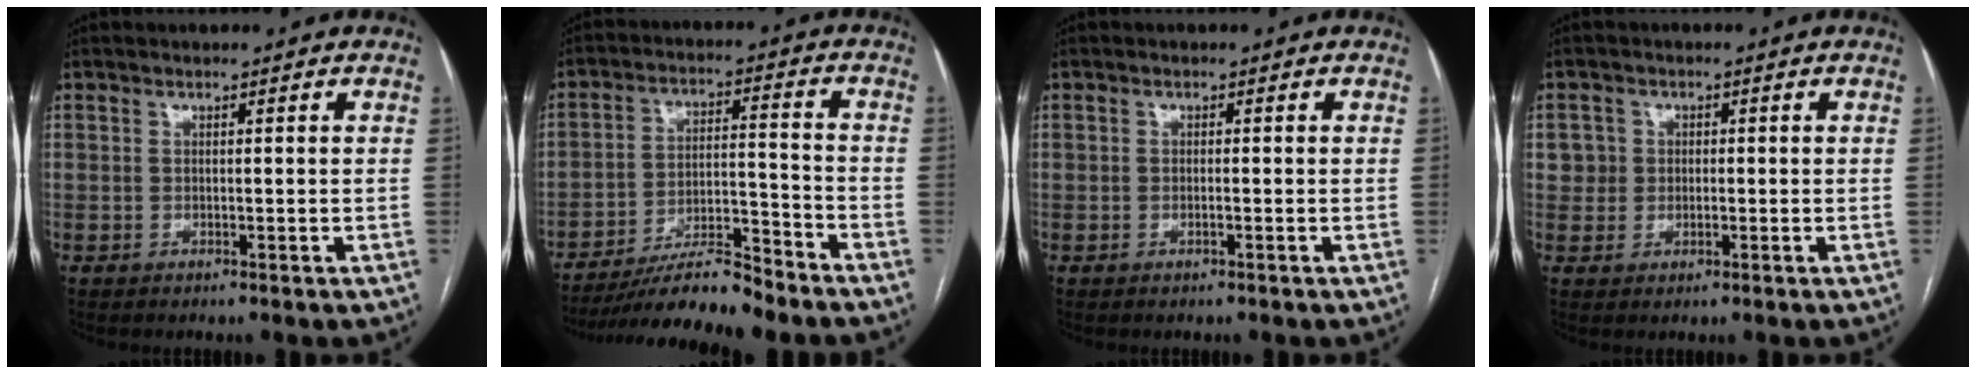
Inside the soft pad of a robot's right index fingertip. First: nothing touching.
{"total": 11.8, "force": [-10.5, 0.5, 5.2], "torque": [-0.080, 0.001, -0.183]}
{"total": 0.6, "force": [-0.2, 0.1, 0.5], "torque": [-0.011, 0.000, -0.002]}
{"total": 2.9, "force": [0.3, 2.9, 0.2], "torque": [0.012, 0.006, 0.003]}